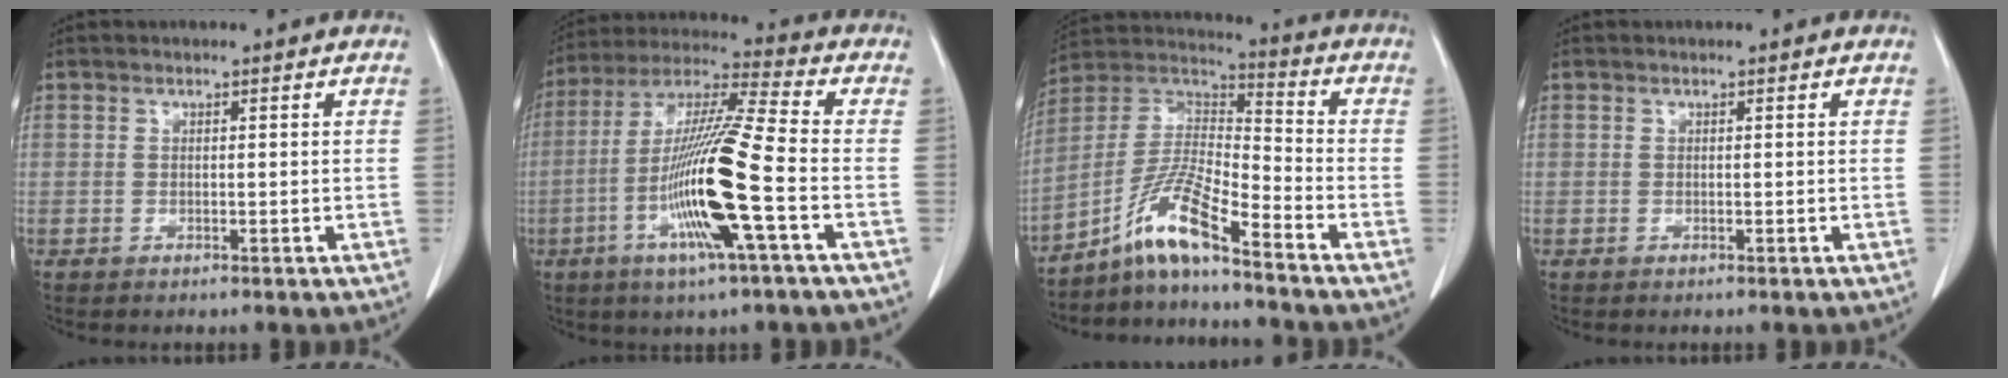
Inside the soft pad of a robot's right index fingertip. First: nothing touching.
{"total": 16.1, "force": [-4.7, -0.4, 15.4], "torque": [-0.308, -0.010, -0.095]}
{"total": 9.8, "force": [-7.2, 0.3, 6.6], "torque": [-0.142, 0.009, -0.139]}
{"total": 0.0}